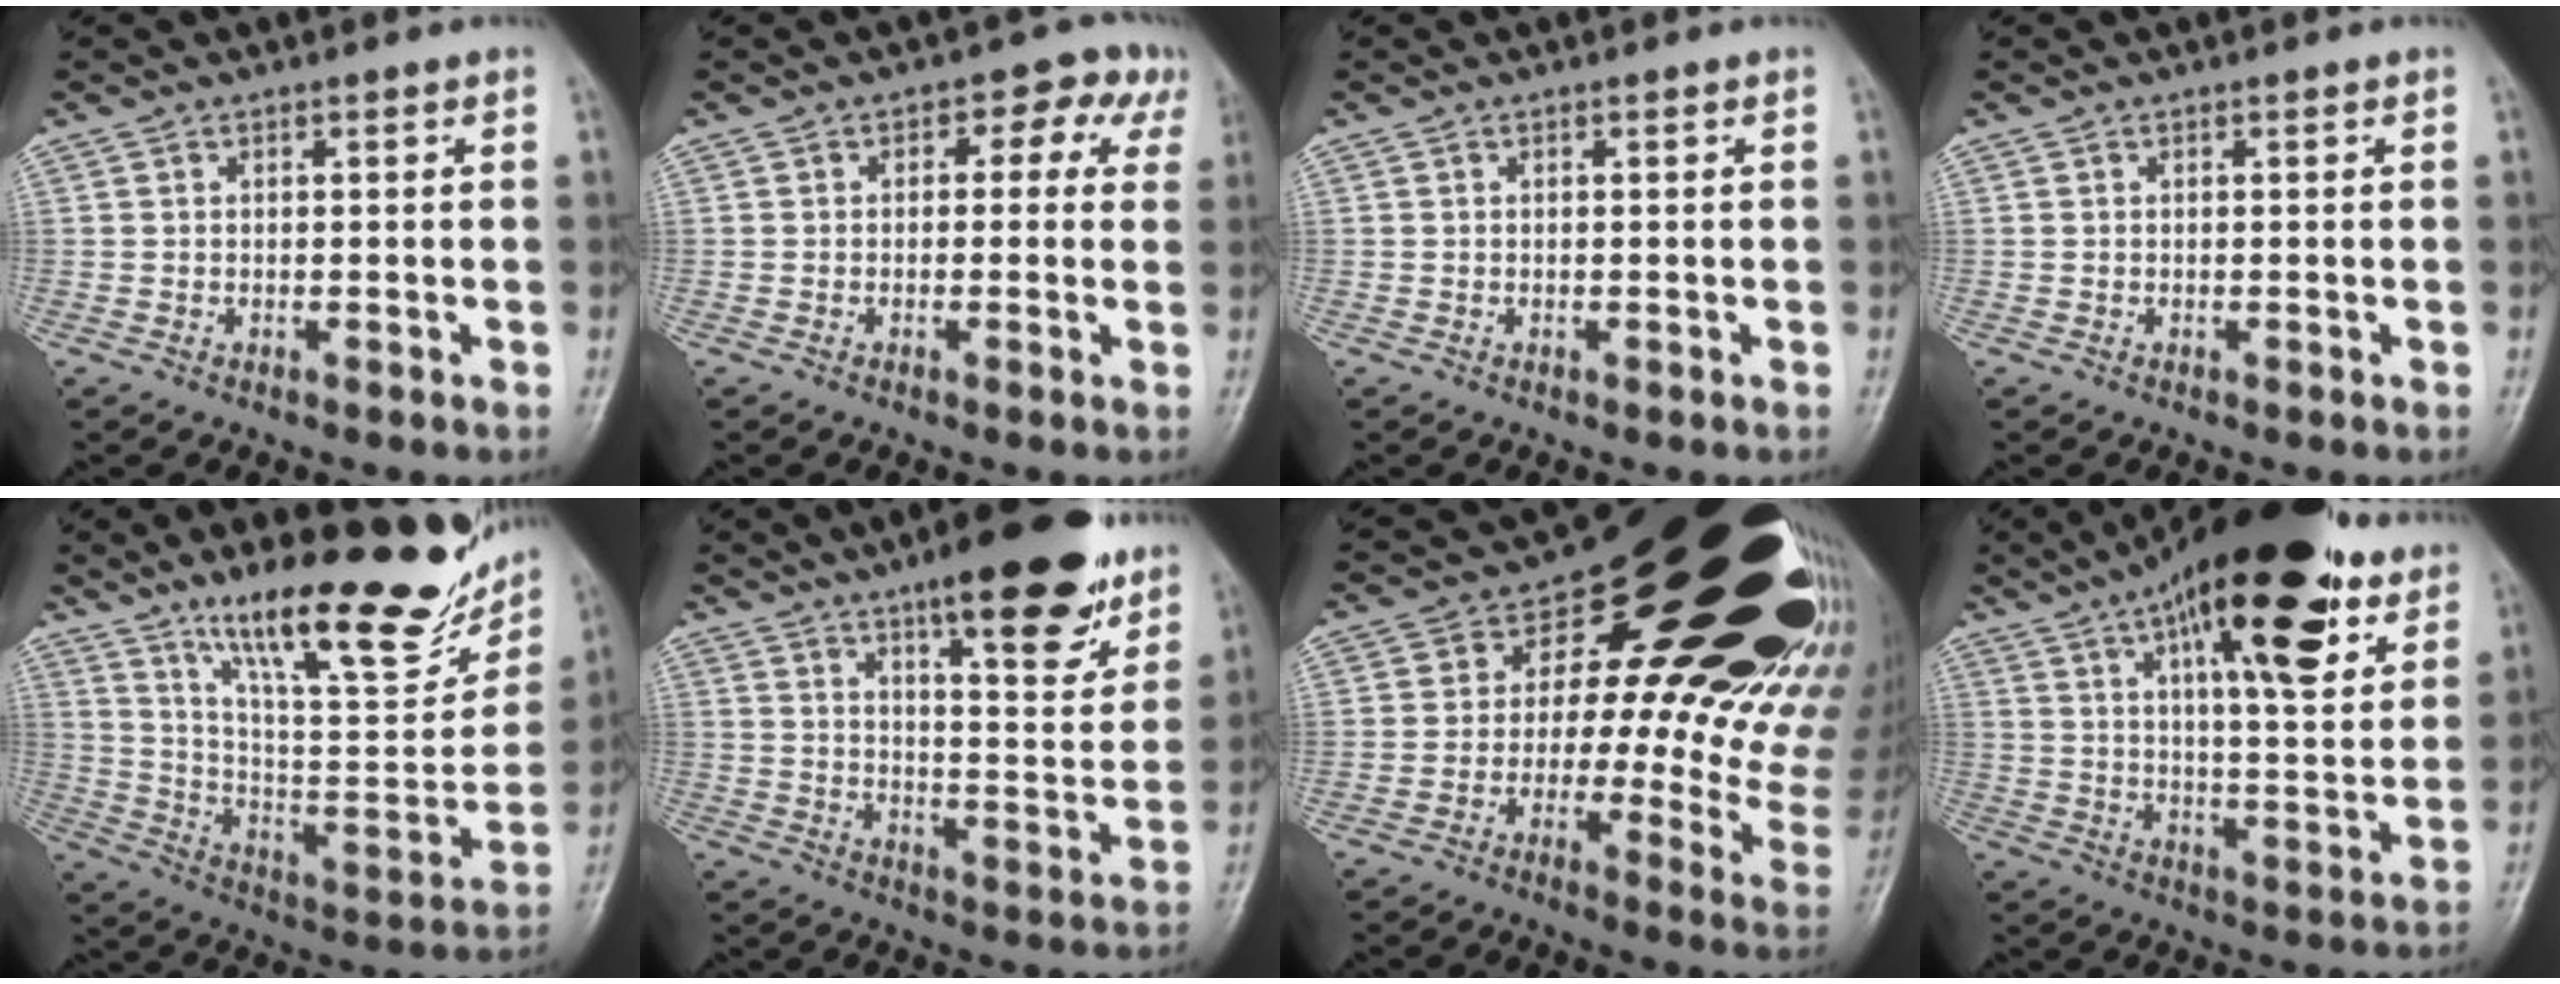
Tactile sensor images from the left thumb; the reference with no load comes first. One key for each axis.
{"total": 5.5, "fx": 1.6, "fy": 3.9, "fz": 3.5, "tx": 0.009, "ty": 0.013, "tz": 0.002}
{"total": 0.0}
{"total": 0.0}
{"total": 27.4, "fx": 18.2, "fy": 7.5, "fz": 19.0, "tx": -0.244, "ty": -0.077, "tz": 0.294}
{"total": 18.7, "fx": 12.0, "fy": 5.5, "fz": 13.3, "tx": -0.149, "ty": -0.059, "tz": 0.177}
{"total": 31.7, "fx": 13.4, "fy": 14.6, "fz": 24.7, "tx": -0.203, "ty": -0.020, "tz": 0.181}
{"total": 24.8, "fx": 13.3, "fy": 8.4, "fz": 19.2, "tx": -0.275, "ty": -0.023, "tz": 0.204}